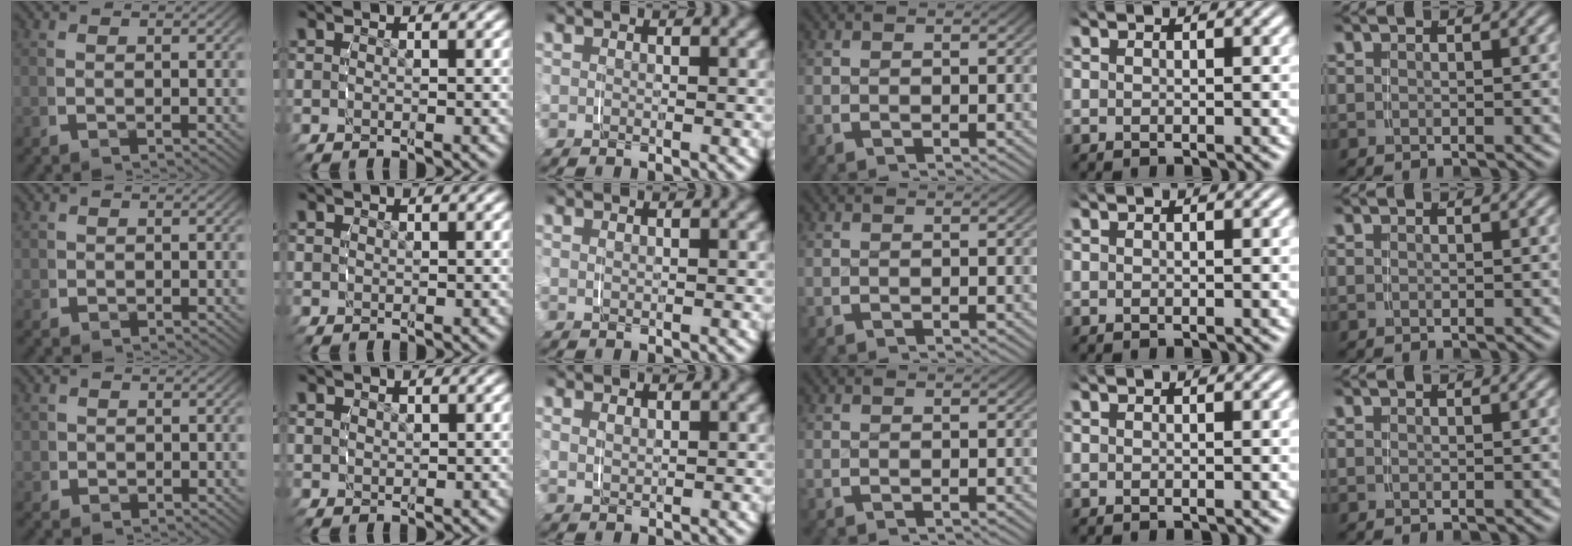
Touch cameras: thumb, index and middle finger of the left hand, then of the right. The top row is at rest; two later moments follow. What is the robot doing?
{"motion": "grasp_and_lifting", "object": "jacket"}